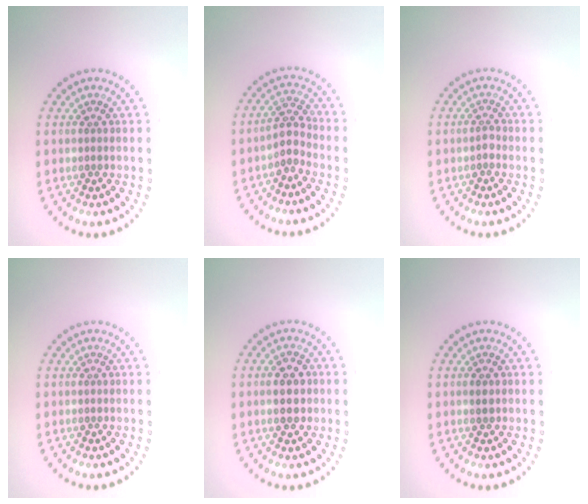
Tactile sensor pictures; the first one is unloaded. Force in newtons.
{"total": 2.0, "press": 1.5, "slide": 1.3}
{"total": 0.8, "press": 0.5, "slide": 0.6}
{"total": 0.0}
{"total": 3.1, "press": 3.1, "slide": 0.1}
{"total": 0.7, "press": 0.6, "slide": 0.2}